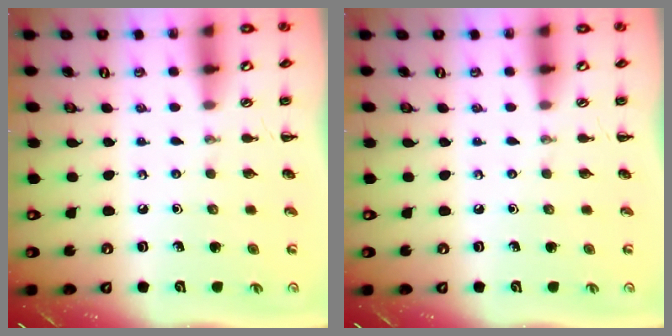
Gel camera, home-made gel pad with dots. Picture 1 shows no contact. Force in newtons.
{"total": 0.0}